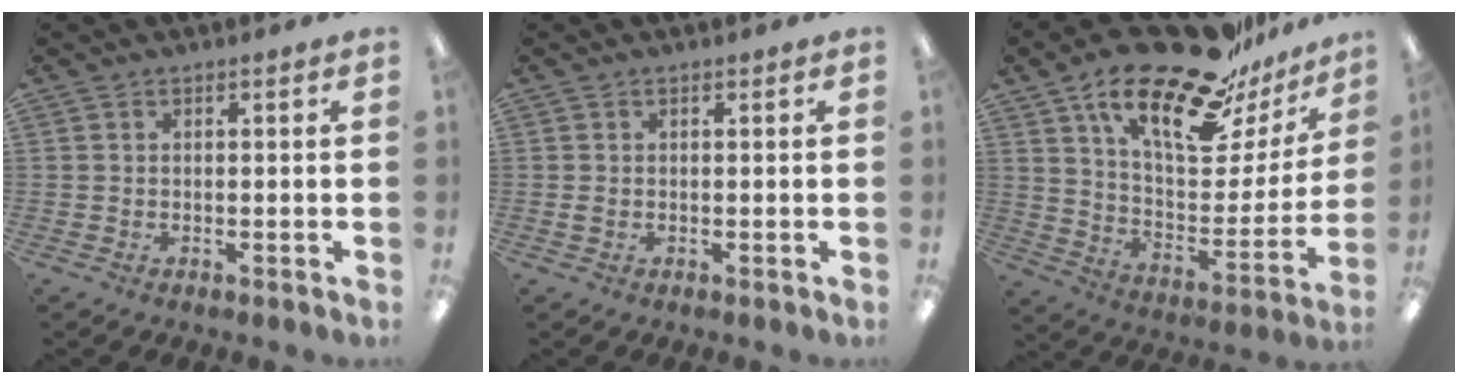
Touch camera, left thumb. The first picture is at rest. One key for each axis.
{"total": 0.9, "fx": 0.1, "fy": 0.5, "fz": 0.7, "tx": -0.014, "ty": 0.003, "tz": 0.001}
{"total": 24.0, "fx": 18.2, "fy": 7.6, "fz": 13.6, "tx": -0.222, "ty": -0.121, "tz": 0.305}